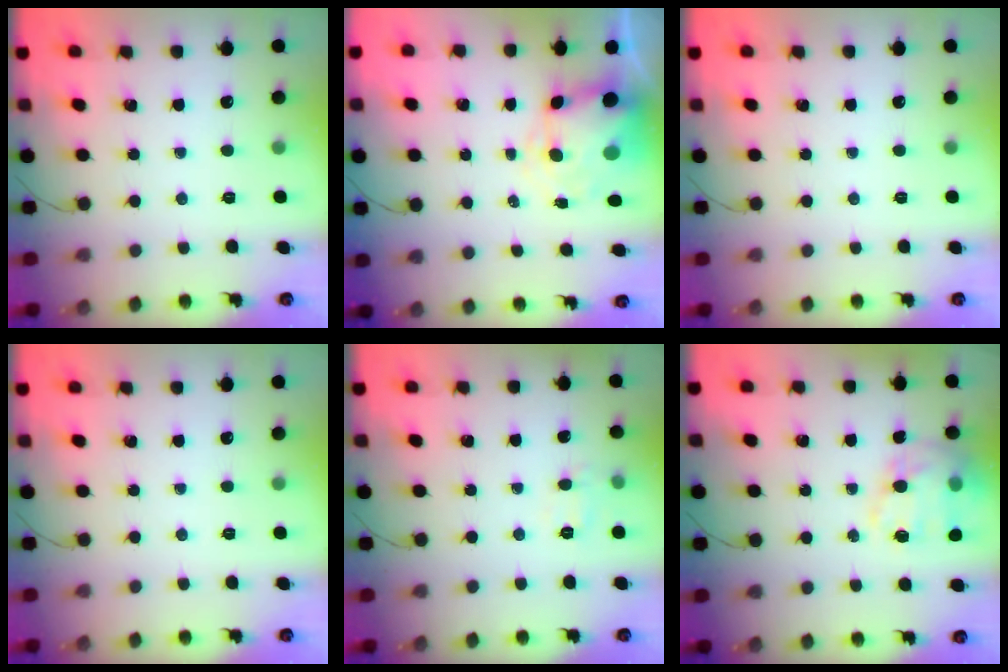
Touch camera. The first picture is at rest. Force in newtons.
{"total": 7.3, "press": 7.0, "slide": 2.0}
{"total": 0.0}
{"total": 0.0}
{"total": 6.7, "press": 6.5, "slide": 1.4}
{"total": 18.1, "press": 17.7, "slide": 3.9}